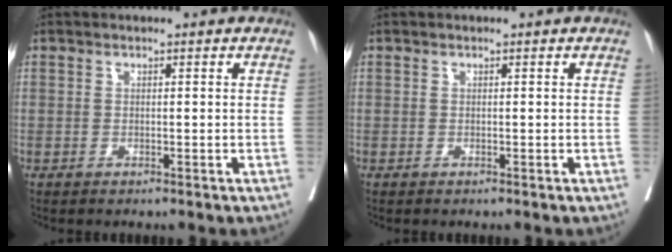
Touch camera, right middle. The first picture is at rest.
{"total": 0.0}